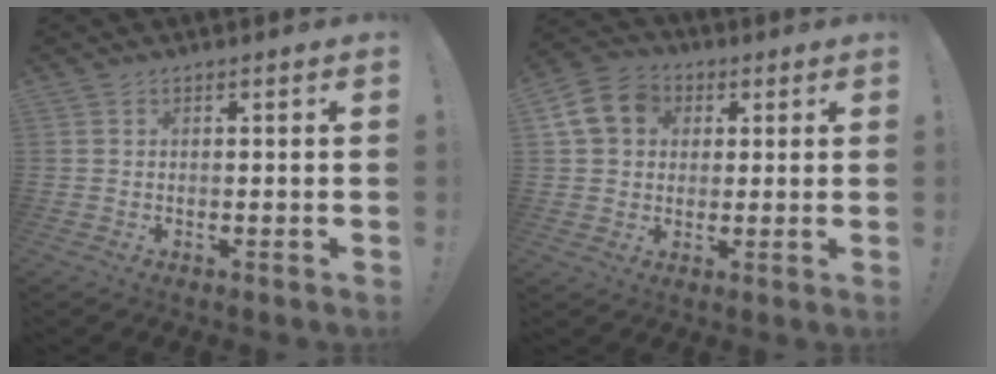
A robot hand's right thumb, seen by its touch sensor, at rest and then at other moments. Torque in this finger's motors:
{"motor_torque": [0.07, 0.09, 0.30, -0.26, 0.02]}